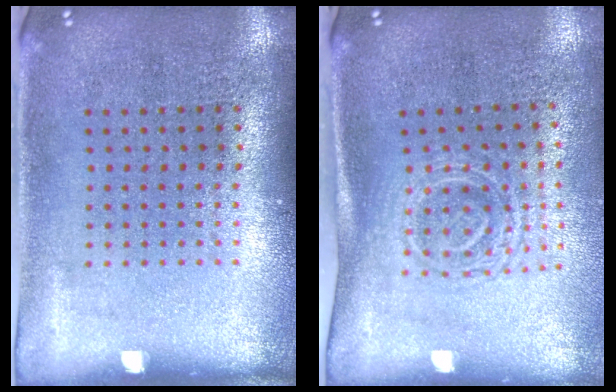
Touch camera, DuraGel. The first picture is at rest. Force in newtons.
{"total": 1.7, "press": 1.3, "slide": 1.1}